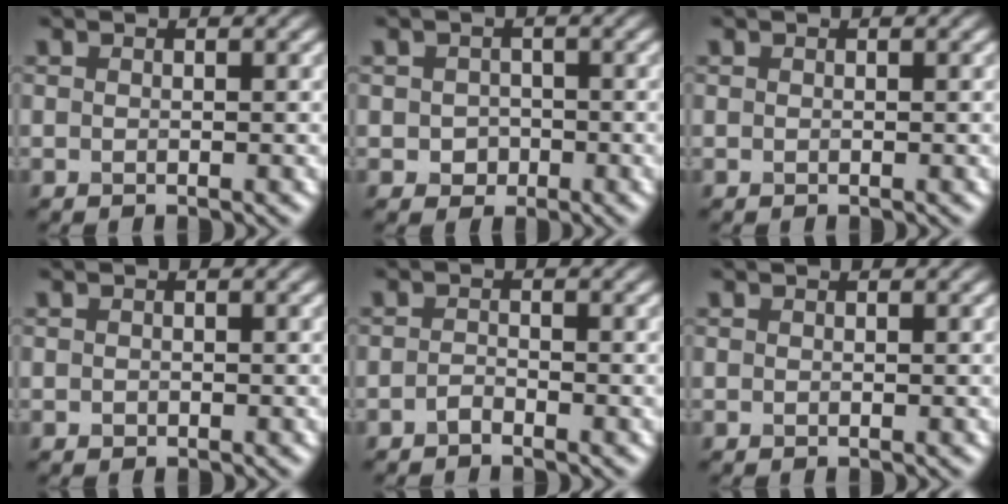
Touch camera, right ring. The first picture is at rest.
{"total": 1.5, "force": [-0.4, 1.4, 0.5], "torque": [-0.007, -0.003, -0.007]}
{"total": 0.0}
{"total": 0.0}
{"total": 0.9, "force": [-0.8, 0.1, 0.3], "torque": [-0.010, 0.002, -0.016]}
{"total": 0.0}